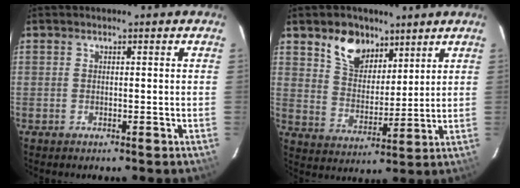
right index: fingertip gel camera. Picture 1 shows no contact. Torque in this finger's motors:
{"motor_torque": [0.20, 0.17, 0.28, 0.05]}